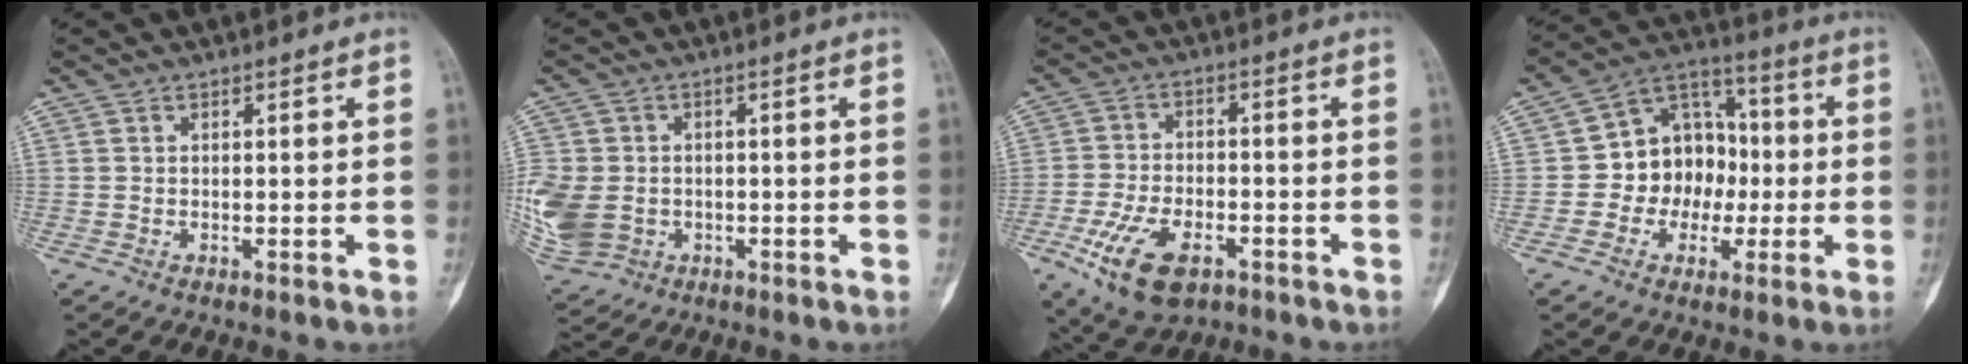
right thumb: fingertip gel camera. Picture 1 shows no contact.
{"total": 15.9, "force": [-3.2, 13.1, 8.4], "torque": [-0.237, 0.005, -0.045]}
{"total": 11.8, "force": [-5.6, 6.2, 8.4], "torque": [-0.158, 0.011, -0.093]}
{"total": 12.6, "force": [-1.3, 10.5, 6.8], "torque": [-0.058, 0.038, -0.029]}